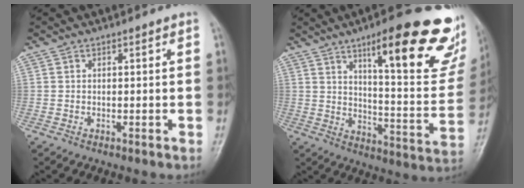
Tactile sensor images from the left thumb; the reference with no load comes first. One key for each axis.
{"total": 26.7, "fx": 14.8, "fy": 6.6, "fz": 21.2, "tx": -0.249, "ty": -0.055, "tz": 0.213}